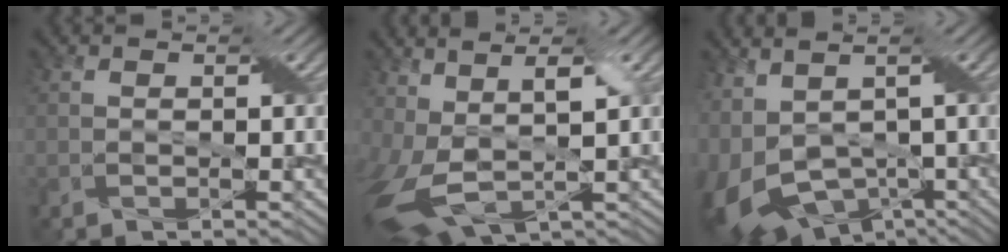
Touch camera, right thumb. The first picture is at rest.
{"total": 11.3, "force": [1.2, 6.0, 9.5], "torque": [-0.210, -0.030, 0.039]}
{"total": 12.8, "force": [-2.5, 8.0, 9.7], "torque": [-0.244, -0.038, -0.014]}